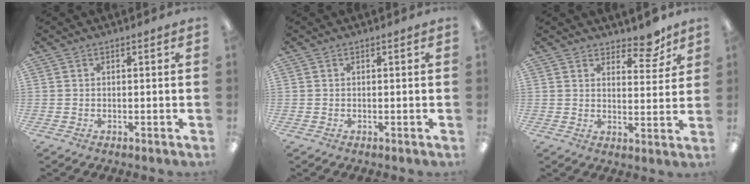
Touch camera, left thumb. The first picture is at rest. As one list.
[{"total": 0.0}, {"total": 7.3, "force": [5.9, 3.0, 3.0], "torque": [-0.019, -0.041, 0.100]}]